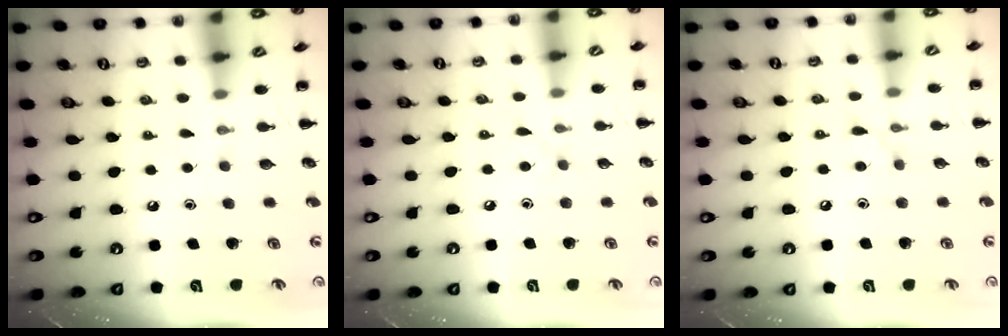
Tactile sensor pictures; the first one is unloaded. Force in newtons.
{"total": 3.5, "press": 3.2, "slide": 1.5}
{"total": 6.9, "press": 6.7, "slide": 1.4}